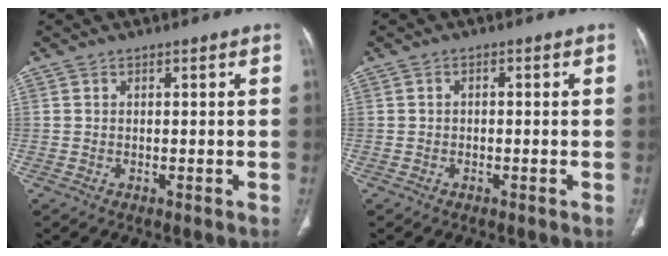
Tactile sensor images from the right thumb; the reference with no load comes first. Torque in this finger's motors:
{"motor_torque": [-0.03, -0.27, -0.09, -0.17, 0.04]}